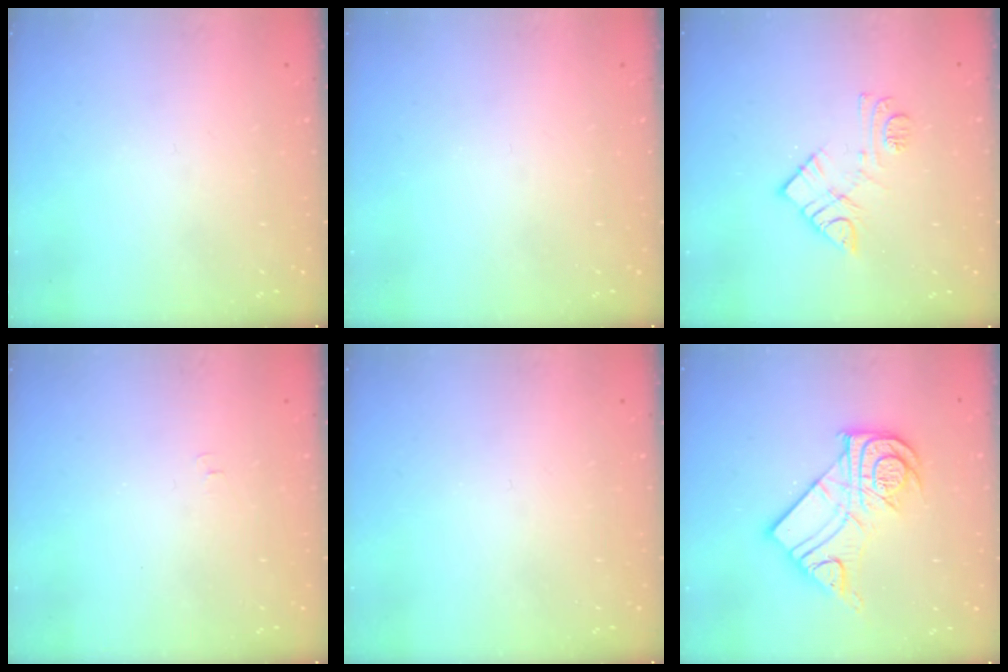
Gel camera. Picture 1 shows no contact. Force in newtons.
{"total": 0.0}
{"total": 10.8, "press": 10.8, "slide": 0.8}
{"total": 3.7, "press": 3.7, "slide": 0.5}
{"total": 0.0}
{"total": 16.1, "press": 16.0, "slide": 1.5}